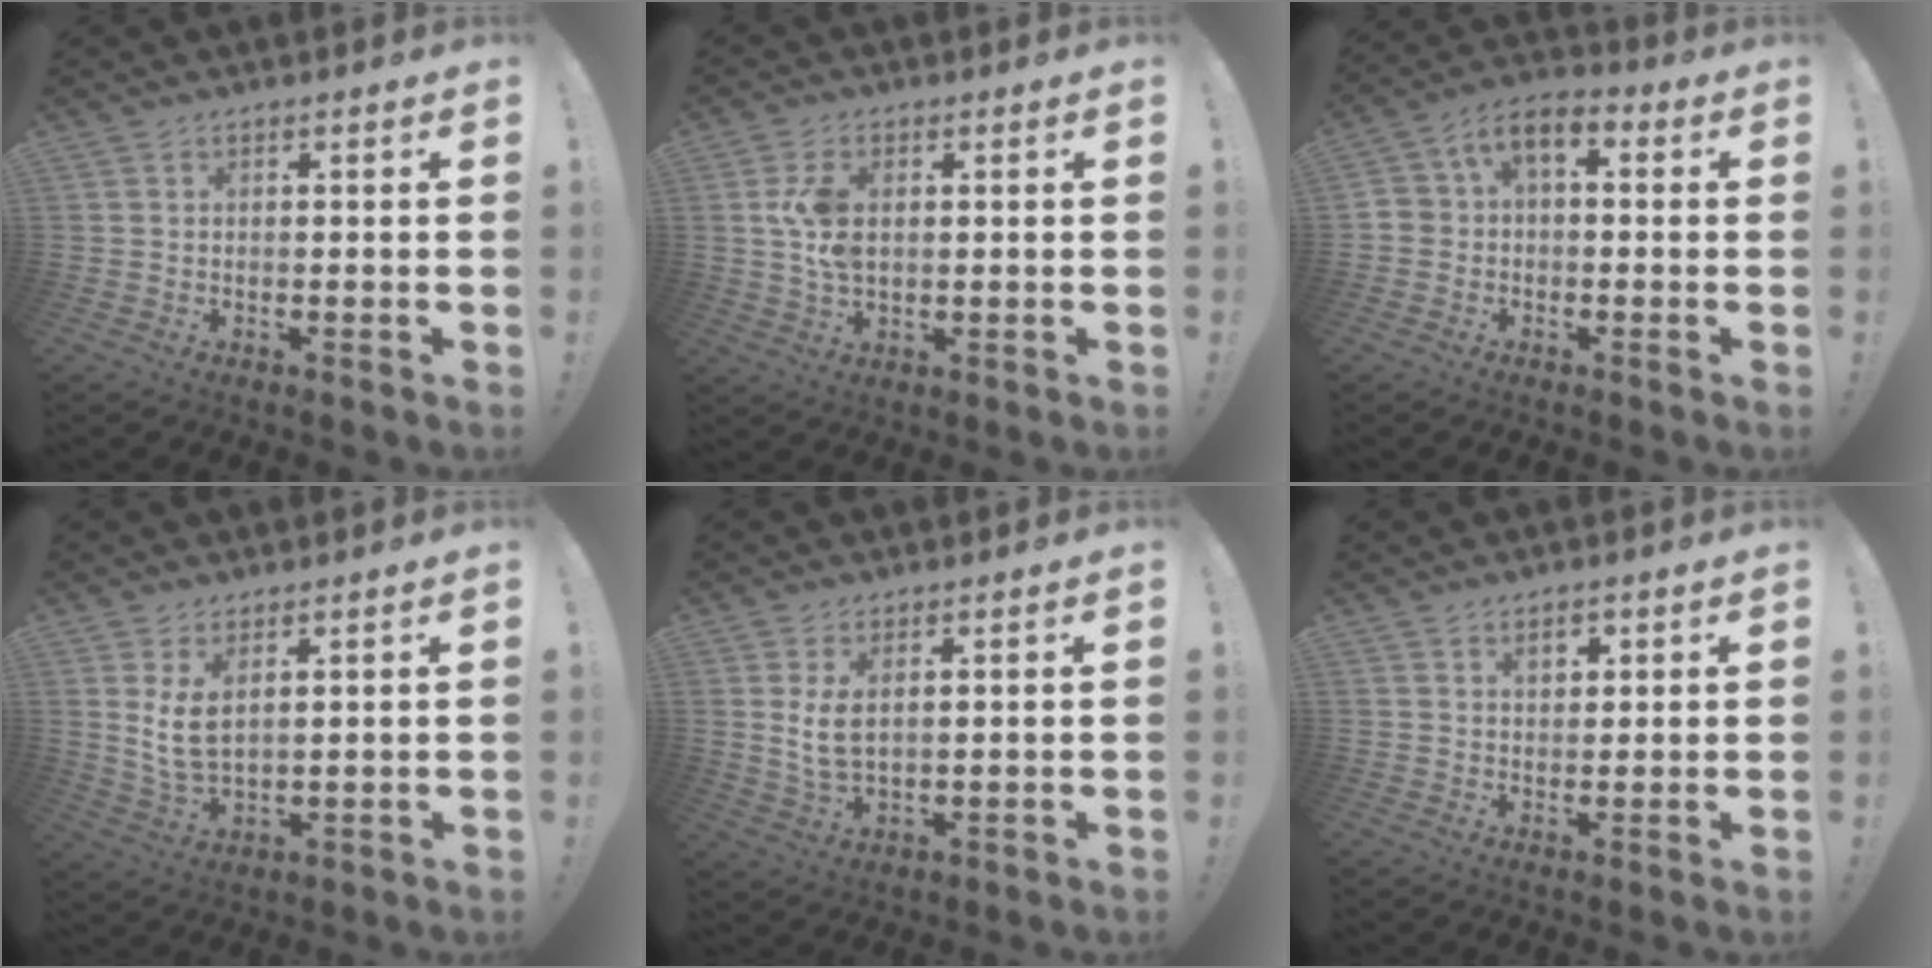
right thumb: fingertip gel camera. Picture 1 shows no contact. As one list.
[{"total": 7.3, "force": [1.2, 4.2, 5.9], "torque": [-0.098, -0.005, 0.019]}, {"total": 6.4, "force": [-0.1, 4.6, 4.4], "torque": [-0.085, 0.016, 0.003]}, {"total": 7.4, "force": [3.1, 3.5, 5.7], "torque": [-0.101, -0.019, 0.055]}, {"total": 6.3, "force": [2.1, 3.1, 5.1], "torque": [-0.094, -0.015, 0.031]}, {"total": 3.4, "force": [2.1, 1.9, 1.9], "torque": [-0.010, -0.009, 0.032]}]